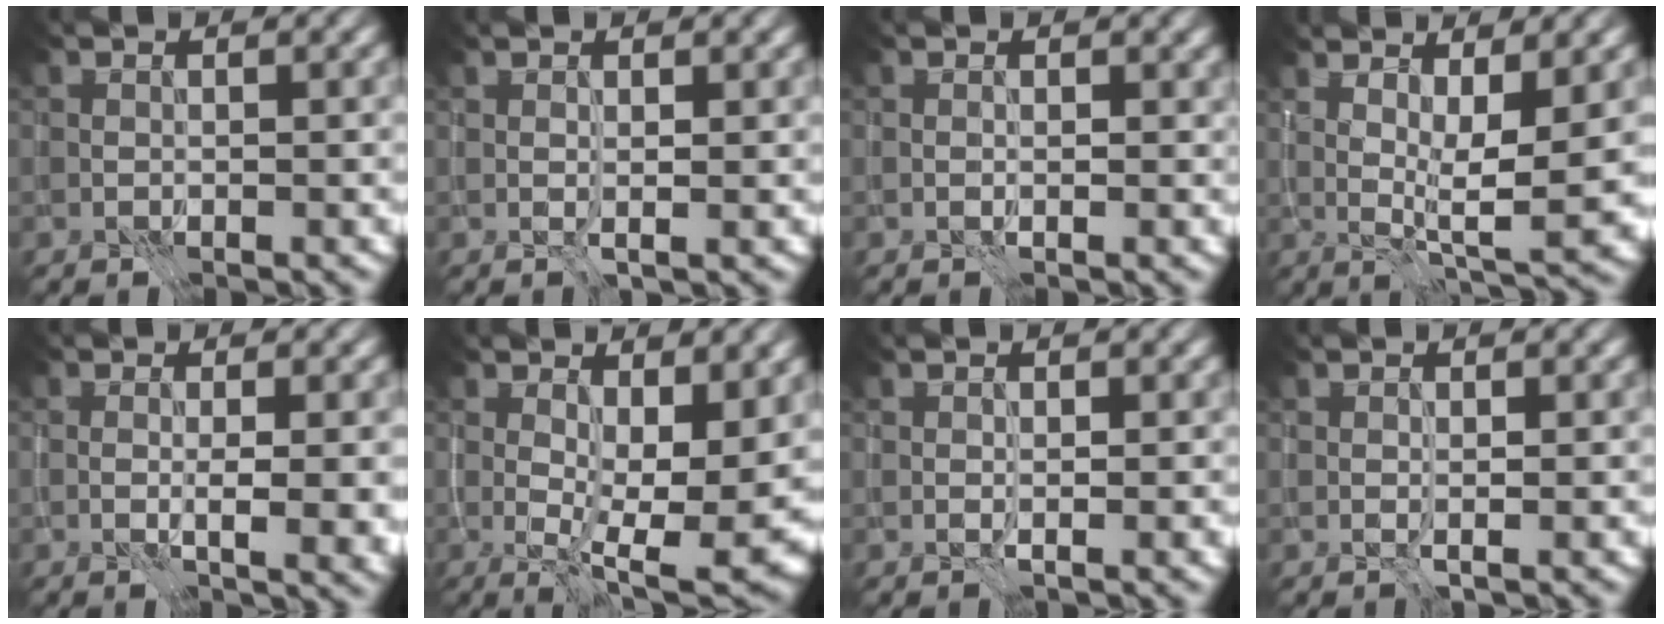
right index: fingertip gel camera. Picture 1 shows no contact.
{"total": 0.9, "force": [0.3, 0.0, 0.9], "torque": [-0.014, -0.001, 0.008]}
{"total": 0.5, "force": [0.1, 0.4, 0.4], "torque": [-0.006, -0.003, 0.003]}
{"total": 6.2, "force": [1.5, 1.2, 5.9], "torque": [-0.095, -0.006, 0.037]}
{"total": 3.5, "force": [-0.4, 0.7, 3.4], "torque": [-0.048, 0.001, 0.000]}
{"total": 11.1, "force": [1.3, 3.9, 10.3], "torque": [-0.150, -0.005, 0.040]}
{"total": 0.8, "force": [0.4, 0.2, 0.7], "torque": [-0.010, -0.001, 0.004]}
{"total": 0.6, "force": [0.1, 0.0, 0.6], "torque": [-0.012, 0.002, 0.004]}